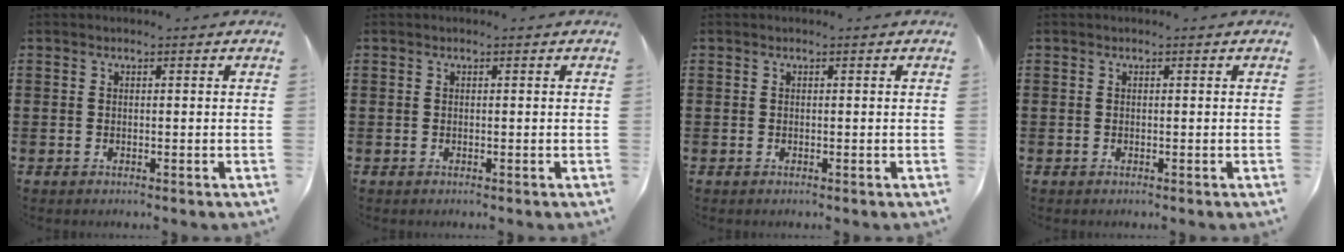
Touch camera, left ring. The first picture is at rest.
{"total": 0.0}
{"total": 0.0}
{"total": 0.0}